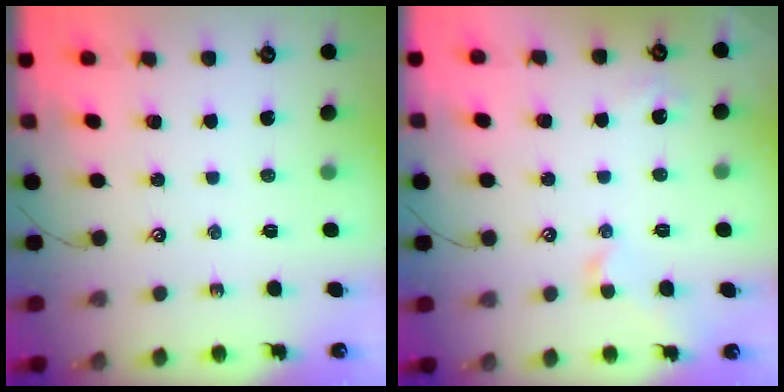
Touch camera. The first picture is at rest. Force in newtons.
{"total": 2.0, "press": 1.9, "slide": 0.5}